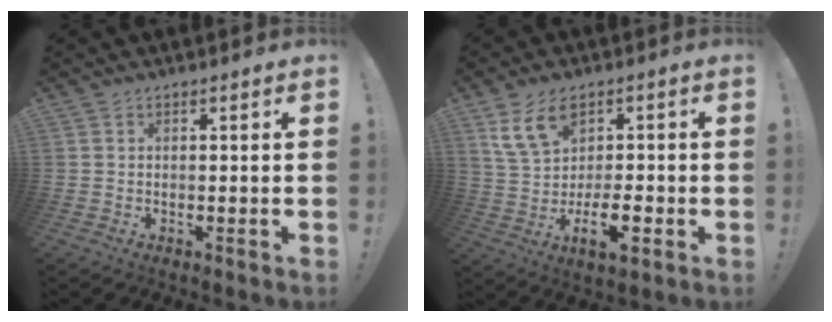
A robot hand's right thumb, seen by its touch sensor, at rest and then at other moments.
{"total": 12.0, "force": [0.0, 7.1, 9.7], "torque": [-0.176, 0.004, 0.003]}